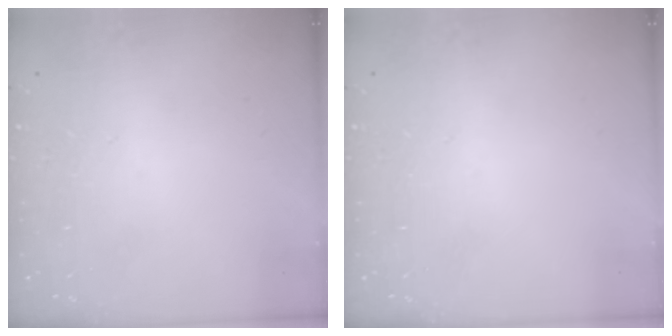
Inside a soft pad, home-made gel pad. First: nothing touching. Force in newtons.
{"total": 0.0}